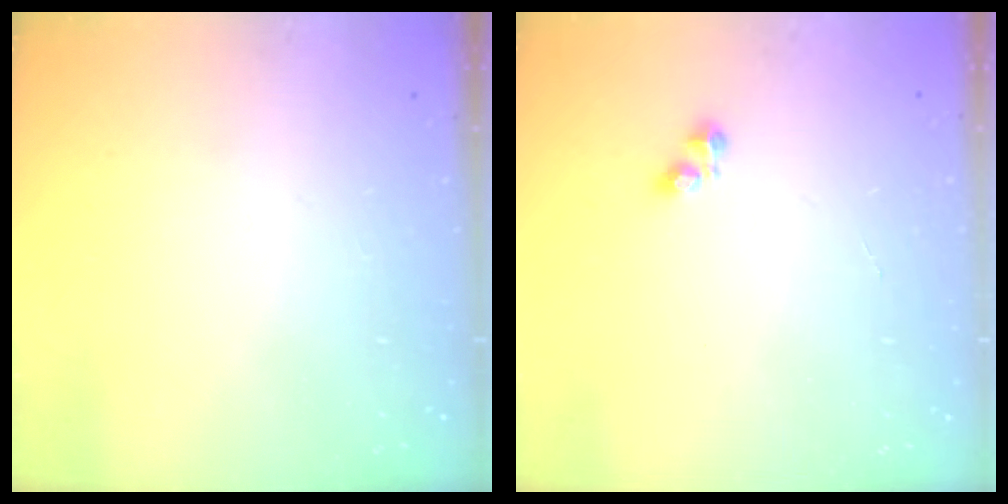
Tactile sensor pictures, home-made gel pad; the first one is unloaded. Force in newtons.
{"total": 2.1, "press": 2.1, "slide": 0.3}